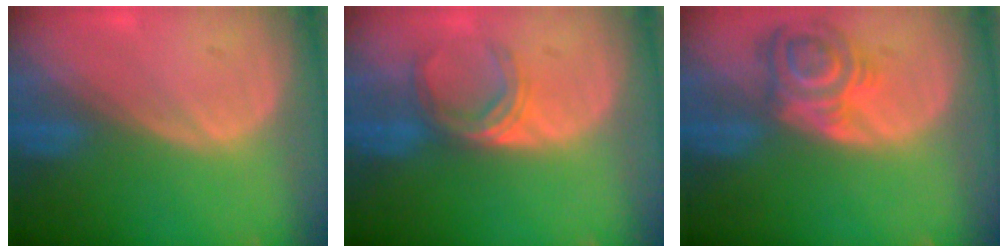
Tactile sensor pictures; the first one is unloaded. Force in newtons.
{"total": 5.0, "press": 4.4, "slide": 2.3}
{"total": 6.1, "press": 6.1, "slide": 0.3}